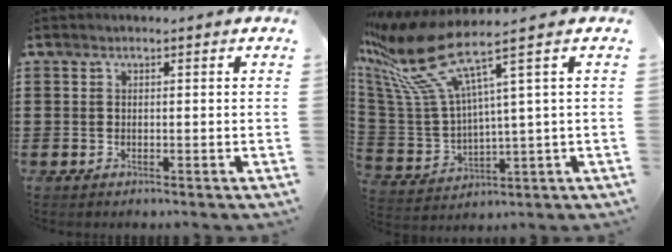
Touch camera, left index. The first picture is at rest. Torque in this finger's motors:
{"motor_torque": [1.07, -1.07, 0.97, 0.21]}